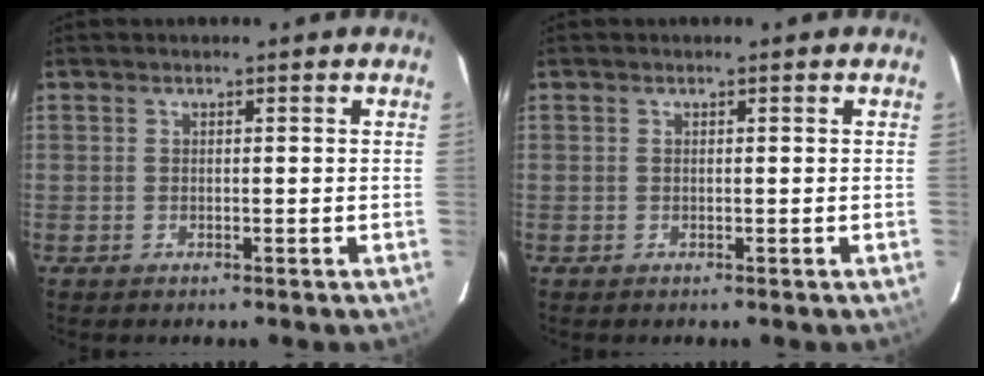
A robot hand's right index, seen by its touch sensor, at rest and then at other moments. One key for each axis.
{"total": 0.0}